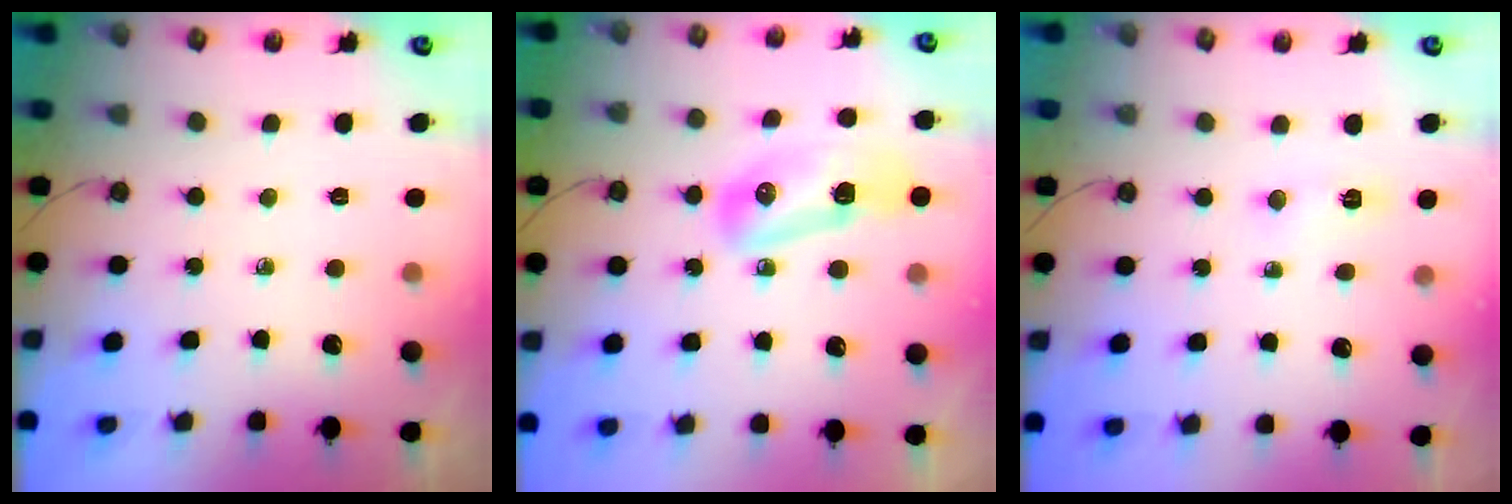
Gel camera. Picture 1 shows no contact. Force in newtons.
{"total": 18.3, "press": 14.2, "slide": 11.6}
{"total": 4.9, "press": 4.8, "slide": 0.6}